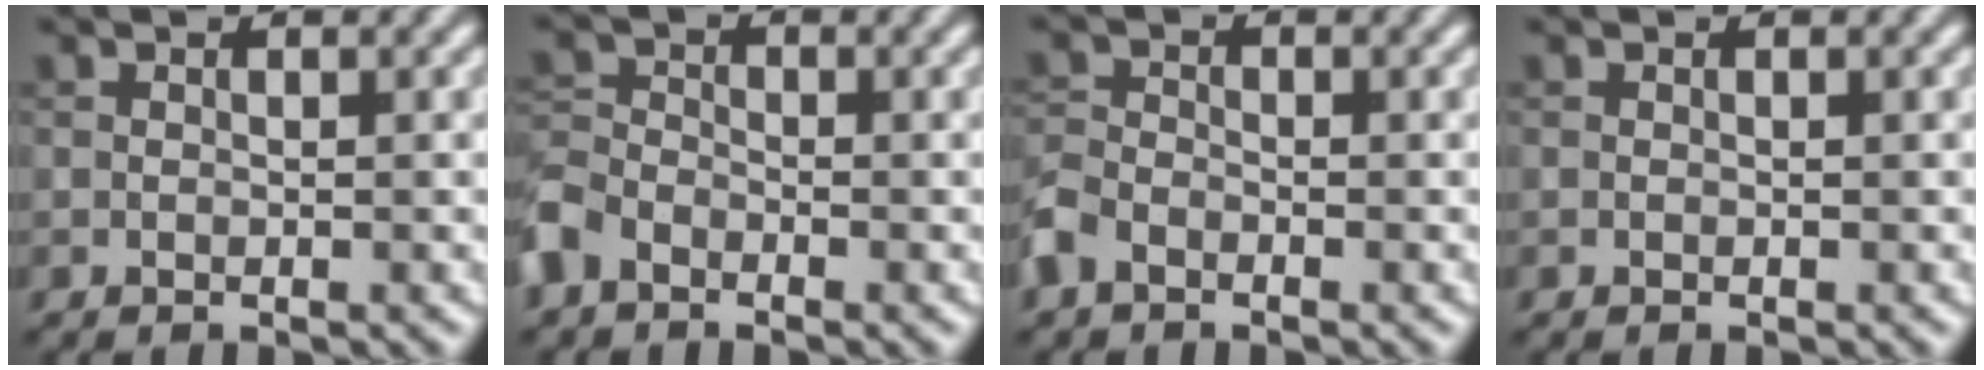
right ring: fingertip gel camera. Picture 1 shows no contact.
{"total": 3.7, "force": [-2.6, 2.2, 1.5], "torque": [-0.041, -0.001, -0.070]}
{"total": 2.6, "force": [-1.7, 1.5, 1.1], "torque": [-0.027, 0.002, -0.048]}
{"total": 0.0}